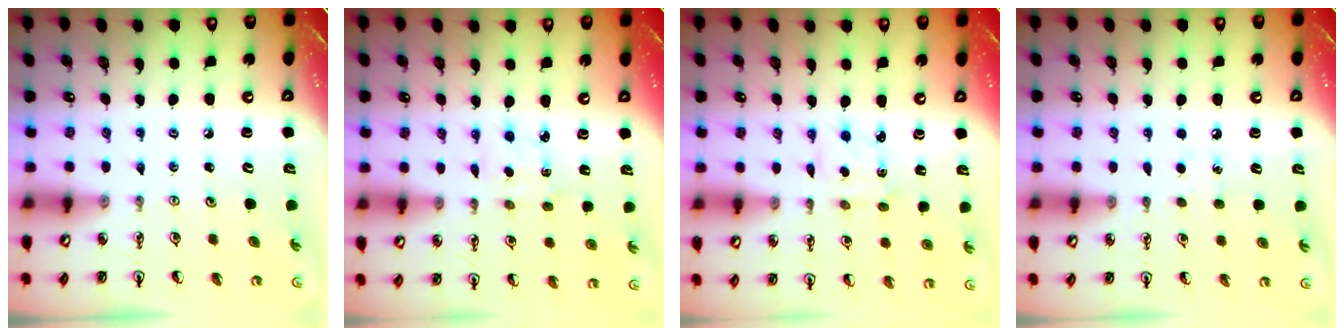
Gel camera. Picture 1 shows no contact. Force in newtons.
{"total": 2.1, "press": 2.0, "slide": 0.6}
{"total": 2.3, "press": 2.3, "slide": 0.4}
{"total": 4.7, "press": 4.6, "slide": 0.5}